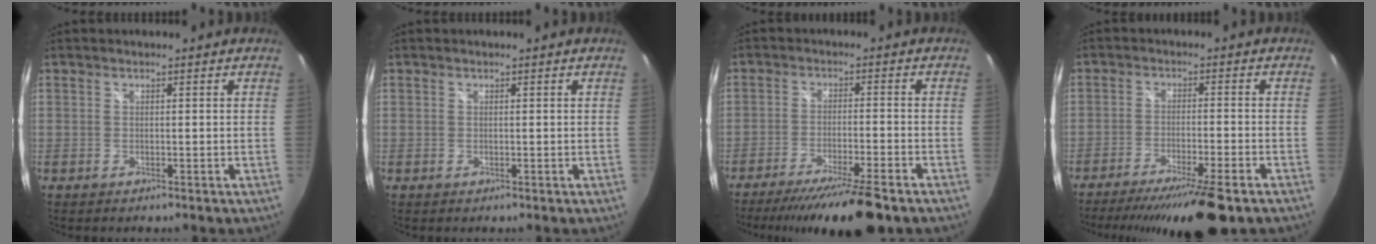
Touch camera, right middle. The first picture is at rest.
{"total": 0.0}
{"total": 14.0, "force": [-11.5, 0.2, 7.9], "torque": [-0.151, -0.023, -0.181]}
{"total": 14.8, "force": [-11.9, 0.8, 8.8], "torque": [-0.163, -0.024, -0.184]}